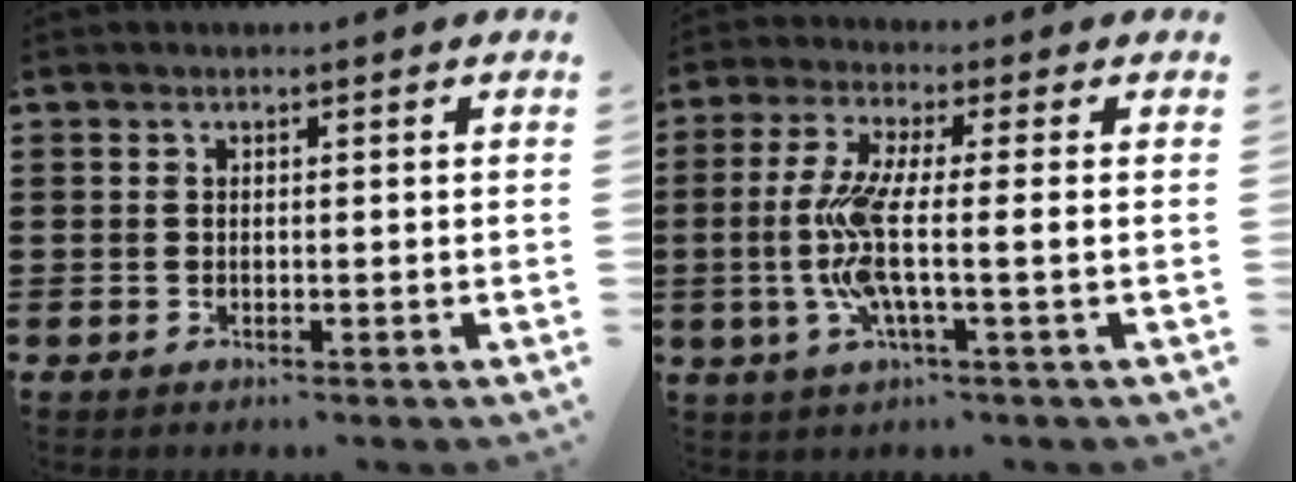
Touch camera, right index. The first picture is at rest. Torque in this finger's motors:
{"motor_torque": [2.05, -0.09, 0.74, 0.21]}